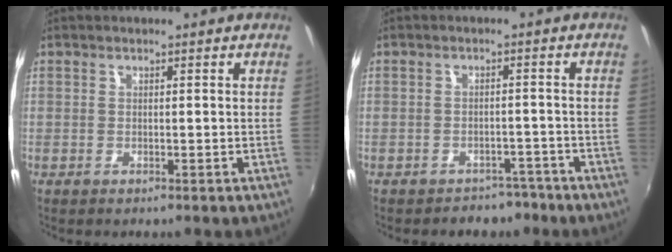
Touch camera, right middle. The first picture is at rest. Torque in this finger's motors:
{"motor_torque": [0.42, -0.86, -0.17, -0.02]}